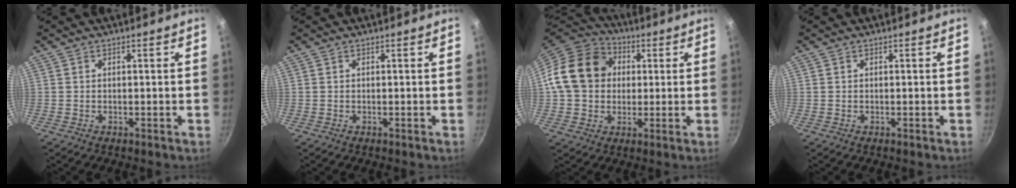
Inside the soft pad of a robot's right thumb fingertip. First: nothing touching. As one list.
[{"total": 0.0}, {"total": 16.9, "force": [2.3, 14.0, 9.2], "torque": [-0.146, 0.029, 0.025]}, {"total": 0.0}]